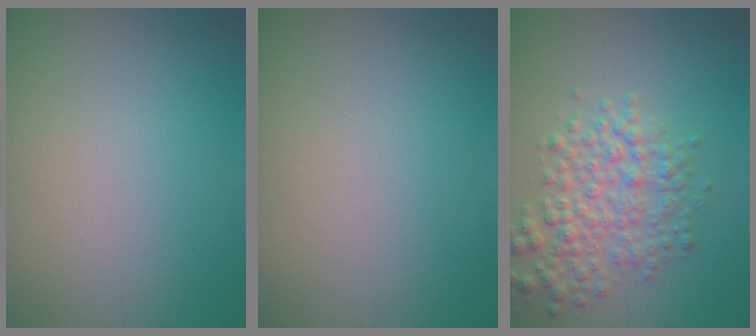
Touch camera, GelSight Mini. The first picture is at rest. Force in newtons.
{"total": 0.0}
{"total": 4.5, "press": 4.5, "slide": 0.1}